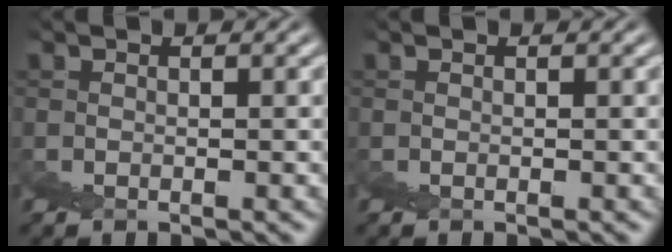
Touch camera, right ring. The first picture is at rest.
{"total": 0.0}